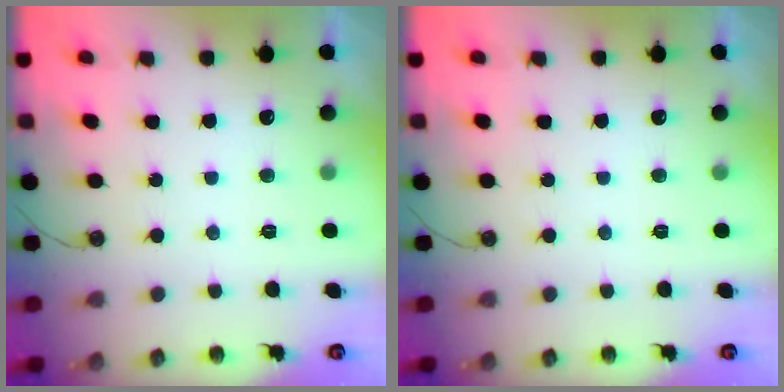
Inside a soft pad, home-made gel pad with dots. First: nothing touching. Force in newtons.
{"total": 0.0}